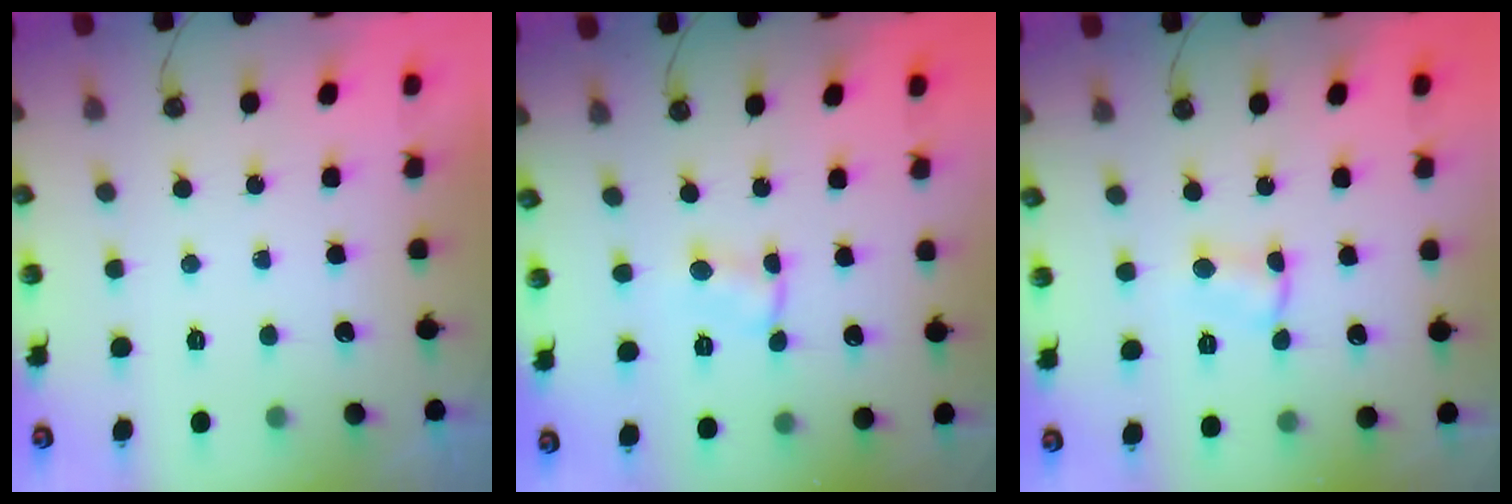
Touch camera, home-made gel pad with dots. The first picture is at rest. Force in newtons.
{"total": 1.1, "press": 1.1, "slide": 0.2}
{"total": 2.9, "press": 2.7, "slide": 1.0}